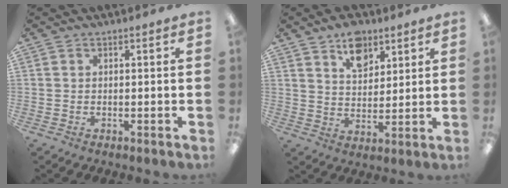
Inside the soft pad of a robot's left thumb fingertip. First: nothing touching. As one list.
[{"total": 9.2, "force": [6.1, 5.5, 4.1], "torque": [-0.051, -0.026, 0.108]}]